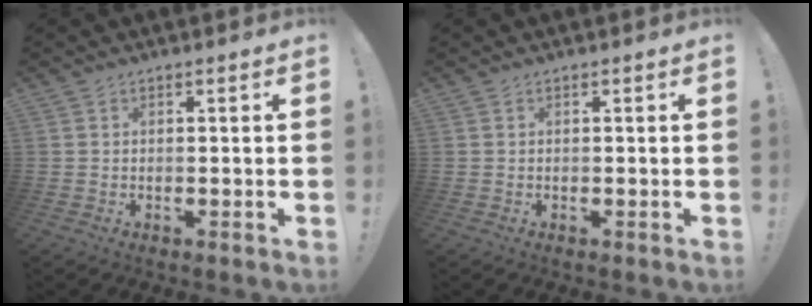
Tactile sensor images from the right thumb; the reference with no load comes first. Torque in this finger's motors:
{"motor_torque": [-0.04, 0.04, 0.00, 0.00, 0.00]}